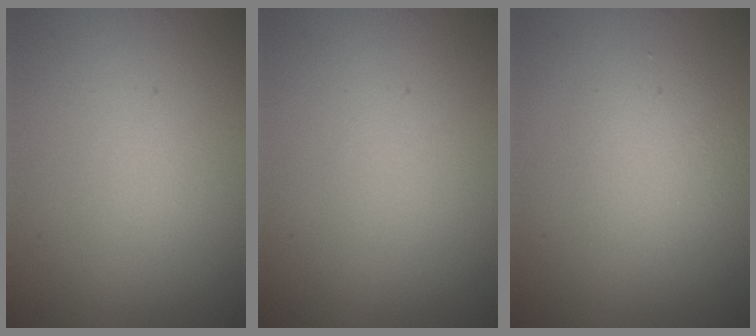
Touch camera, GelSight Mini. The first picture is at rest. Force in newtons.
{"total": 0.0}
{"total": 2.2, "press": 2.2, "slide": 0.0}